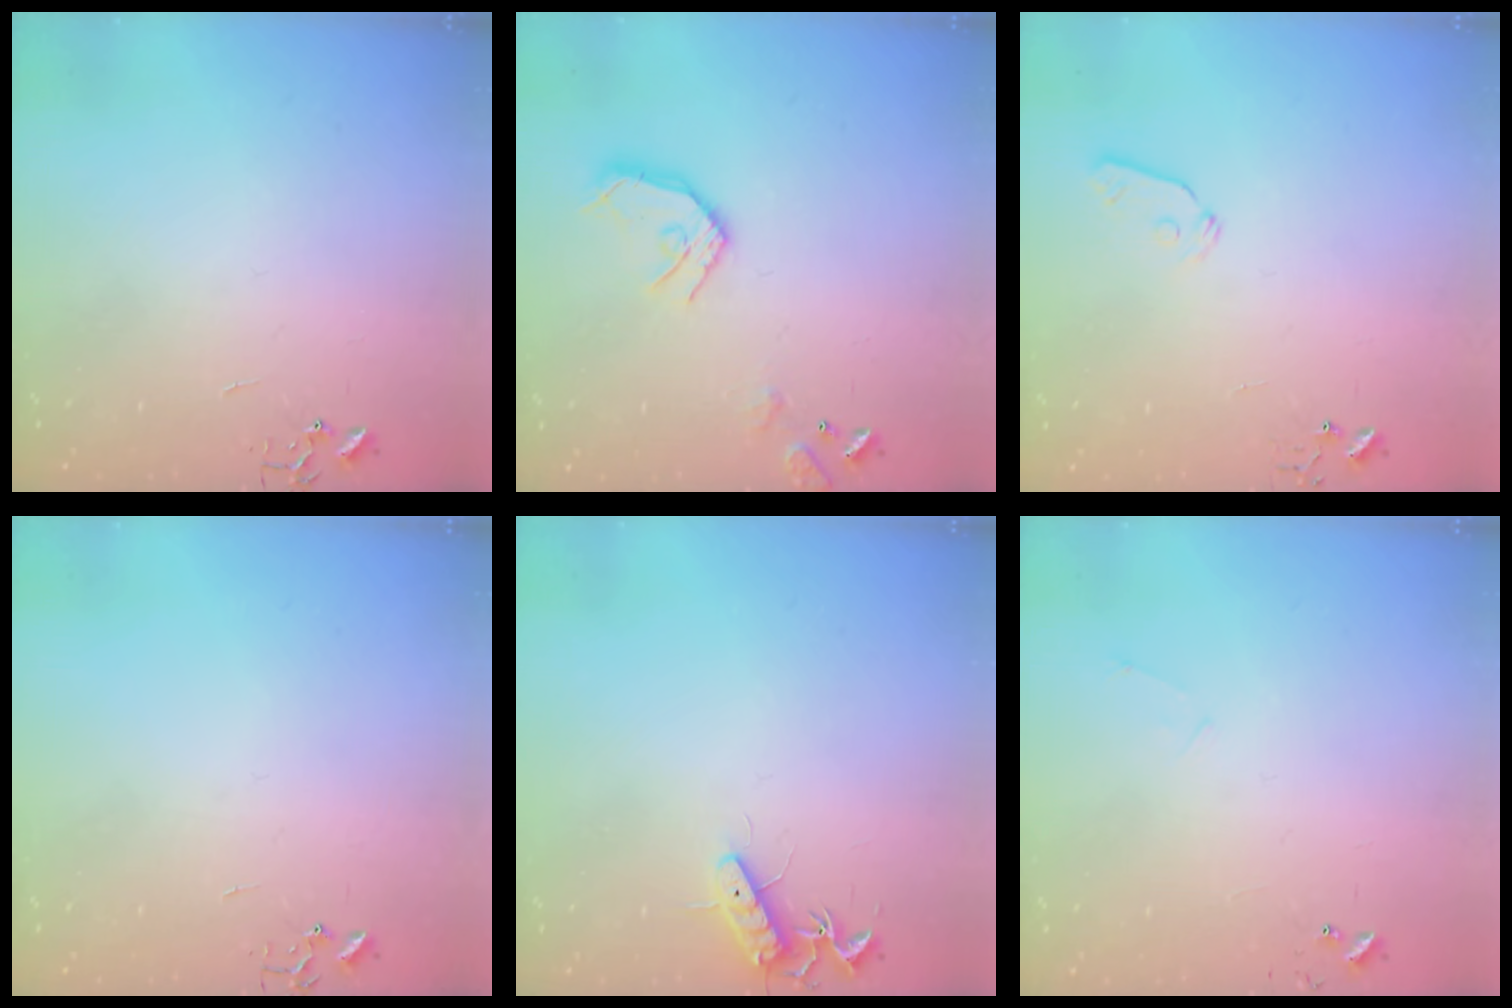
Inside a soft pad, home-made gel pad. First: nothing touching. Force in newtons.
{"total": 12.7, "press": 12.6, "slide": 1.6}
{"total": 6.0, "press": 5.9, "slide": 0.9}
{"total": 0.0}
{"total": 11.5, "press": 11.5, "slide": 1.0}
{"total": 4.8, "press": 4.8, "slide": 0.5}